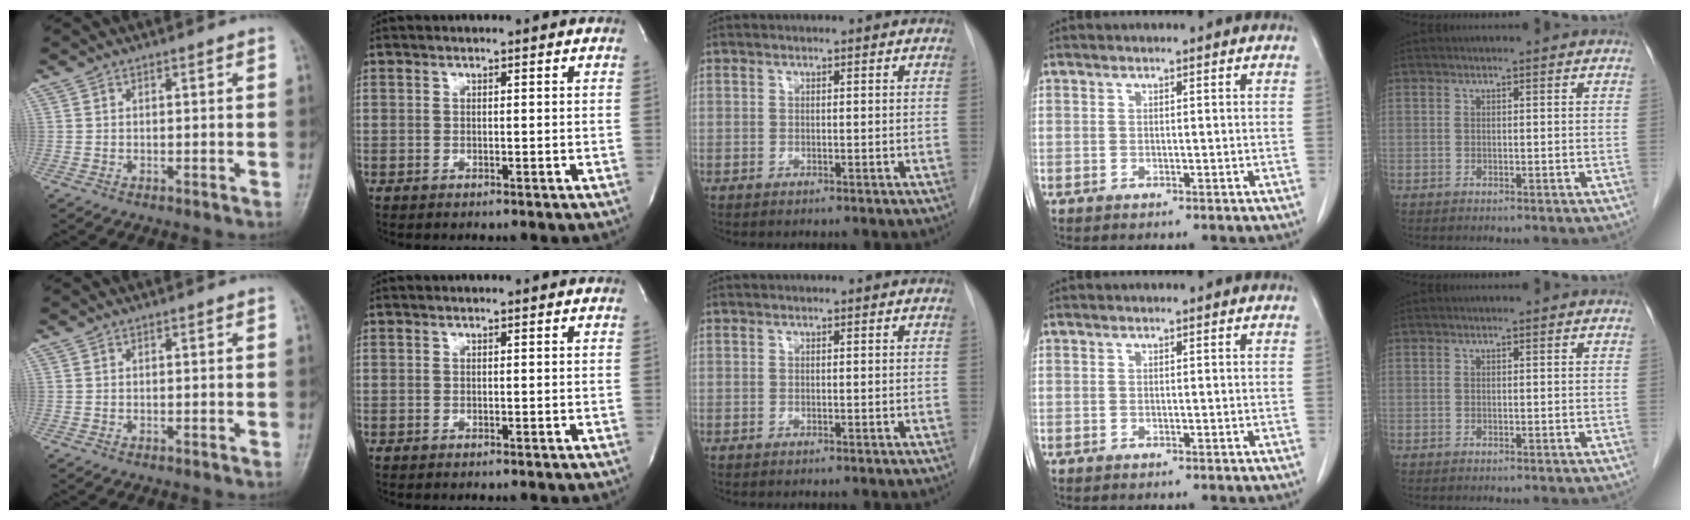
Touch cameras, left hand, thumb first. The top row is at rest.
{}